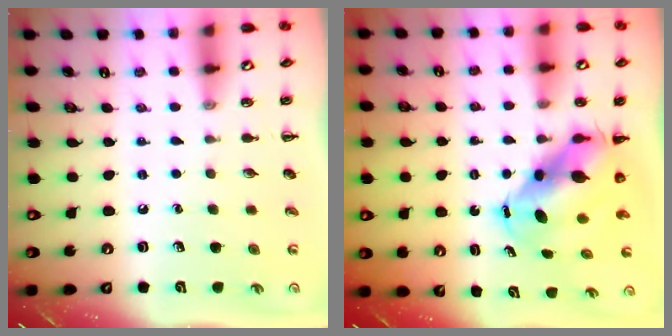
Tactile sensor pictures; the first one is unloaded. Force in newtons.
{"total": 8.5, "press": 8.3, "slide": 2.0}